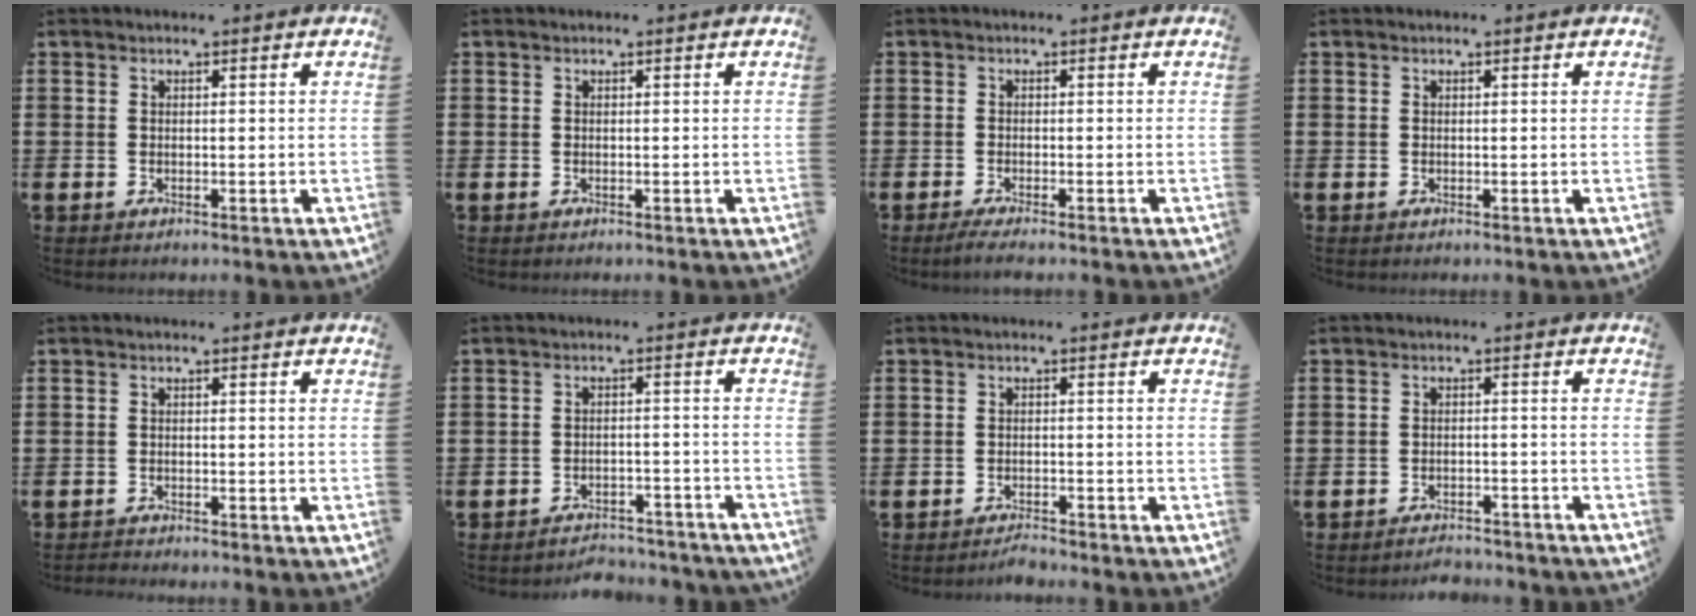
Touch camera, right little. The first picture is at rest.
{"total": 0.0}
{"total": 1.2, "force": [-0.8, 0.0, 0.9], "torque": [-0.014, -0.001, -0.015]}
{"total": 0.0}
{"total": 0.8, "force": [-0.8, 0.0, 0.0], "torque": [-0.002, -0.001, -0.017]}
{"total": 3.2, "force": [-3.2, 0.3, -0.1], "torque": [-0.005, 0.004, -0.069]}
{"total": 1.5, "force": [-1.5, 0.0, 0.1], "torque": [-0.007, 0.002, -0.029]}
{"total": 2.2, "force": [-2.2, 0.0, 0.0], "torque": [-0.006, 0.004, -0.046]}